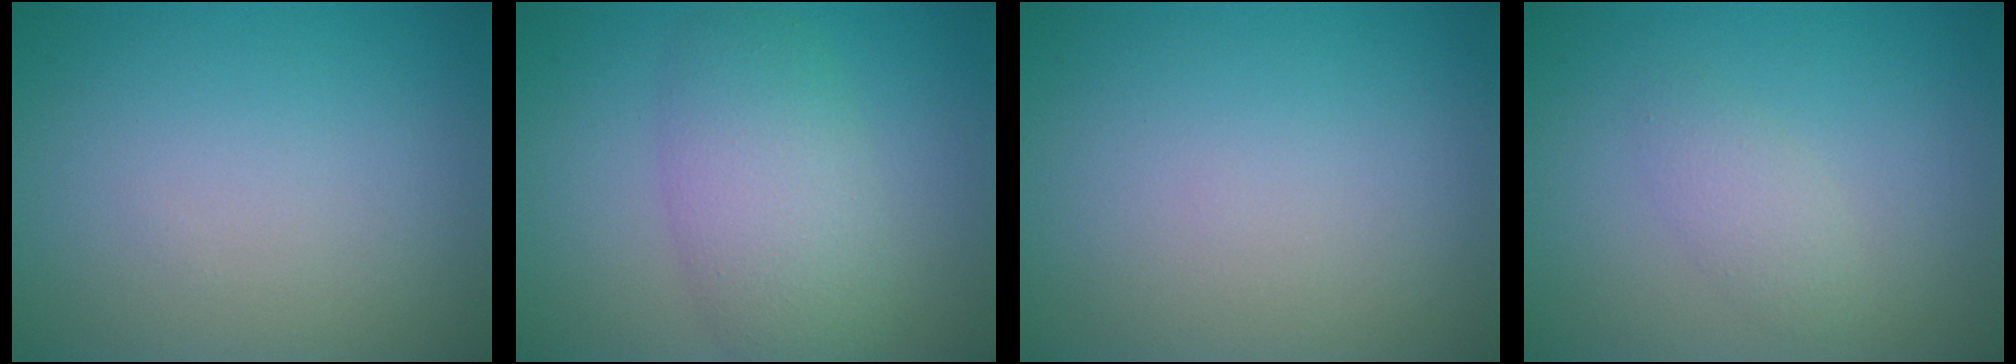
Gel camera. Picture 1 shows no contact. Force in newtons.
{"total": 5.2, "press": 5.2, "slide": 0.4}
{"total": 0.0}
{"total": 1.7, "press": 1.7, "slide": 0.1}